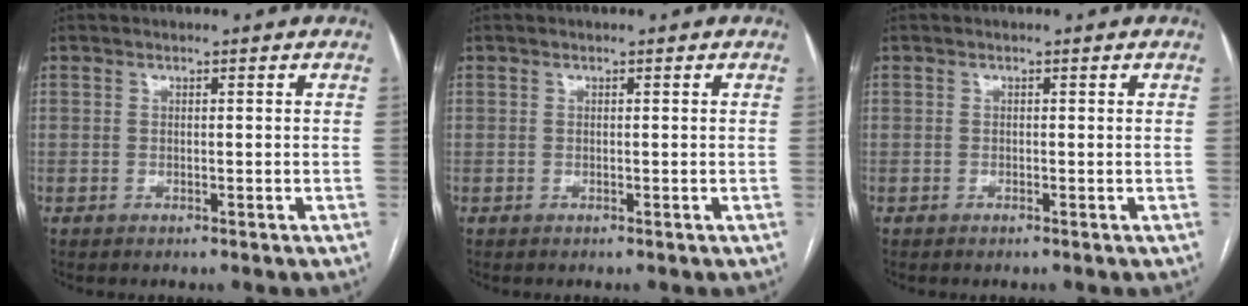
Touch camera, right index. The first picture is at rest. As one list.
[{"total": 0.0}, {"total": 0.0}]